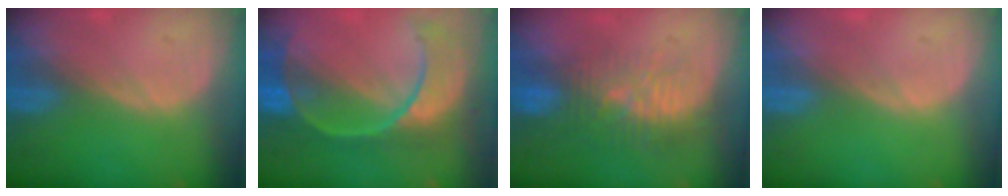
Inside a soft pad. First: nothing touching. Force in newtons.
{"total": 11.2, "press": 9.4, "slide": 6.1}
{"total": 9.3, "press": 8.6, "slide": 3.7}
{"total": 0.0}